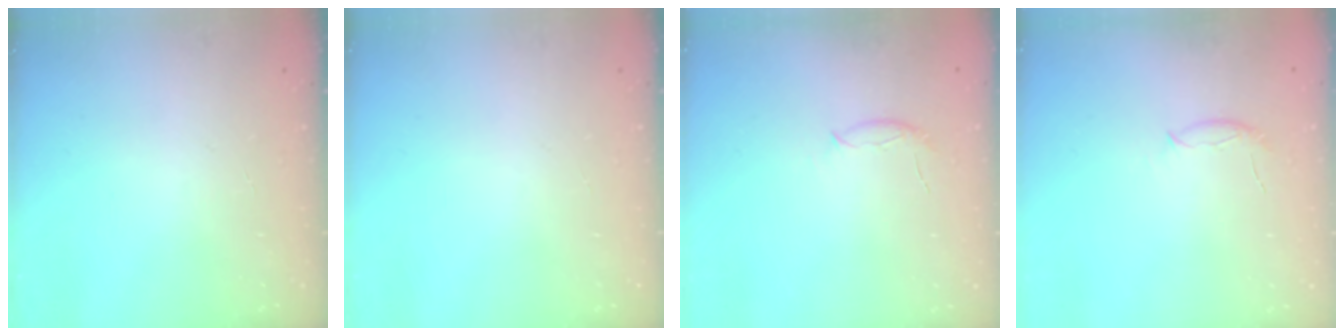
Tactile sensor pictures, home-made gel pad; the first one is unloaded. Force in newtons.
{"total": 0.0}
{"total": 5.6, "press": 5.5, "slide": 0.9}
{"total": 5.6, "press": 5.5, "slide": 0.9}